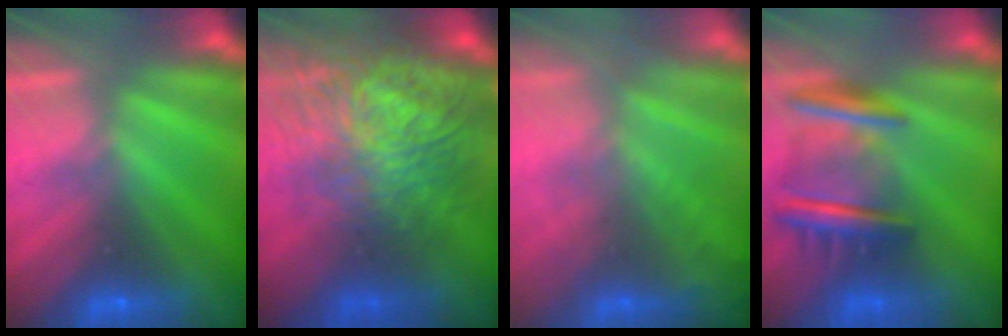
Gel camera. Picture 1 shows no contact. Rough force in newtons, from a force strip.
{"total": 9.1}
{"total": 7.1}
{"total": 8.8}